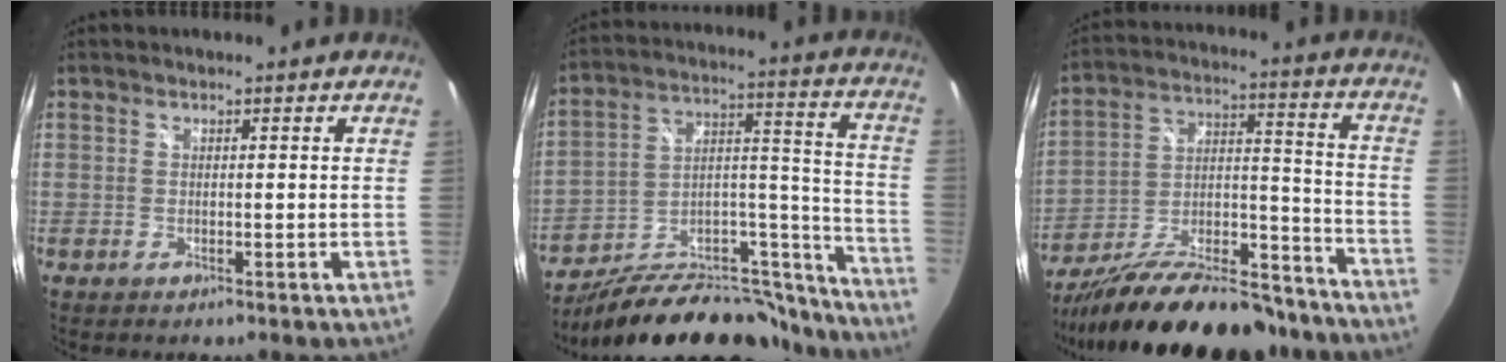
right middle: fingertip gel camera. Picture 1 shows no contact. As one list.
[{"total": 27.5, "force": [-22.5, 10.0, 12.1], "torque": [-0.161, 0.057, -0.320]}, {"total": 26.9, "force": [-21.6, 8.0, 14.0], "torque": [-0.245, -0.007, -0.320]}]